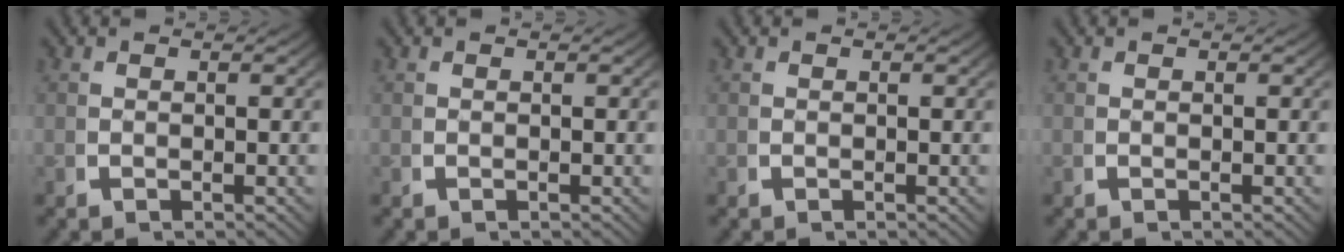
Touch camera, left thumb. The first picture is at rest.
{"total": 0.0}
{"total": 0.0}
{"total": 0.0}